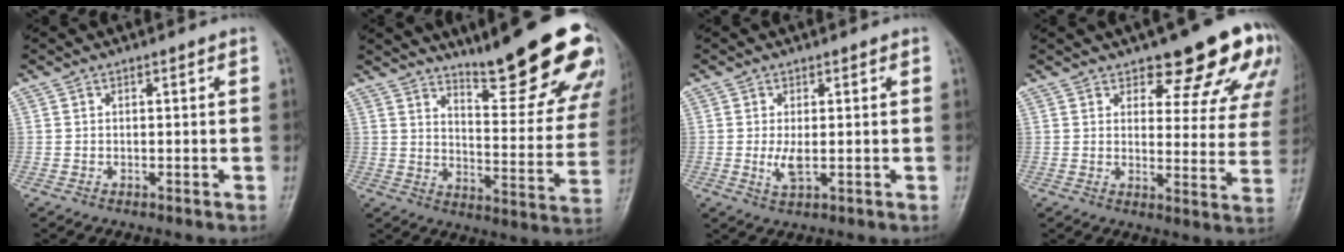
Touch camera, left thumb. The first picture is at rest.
{"total": 23.2, "force": [17.2, 4.7, 14.8], "torque": [-0.165, -0.115, 0.231]}
{"total": 3.1, "force": [0.1, 1.4, 2.8], "torque": [-0.055, -0.010, 0.005]}
{"total": 15.8, "force": [11.7, 5.6, 9.0], "torque": [-0.056, -0.069, 0.130]}